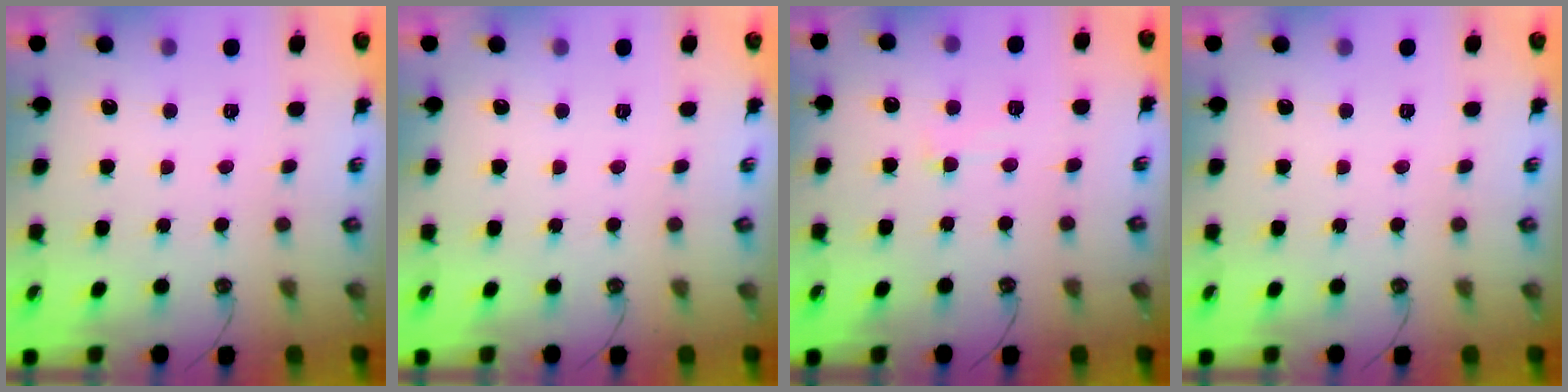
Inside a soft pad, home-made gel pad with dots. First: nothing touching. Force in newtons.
{"total": 0.0}
{"total": 1.9, "press": 1.6, "slide": 0.9}
{"total": 0.0}